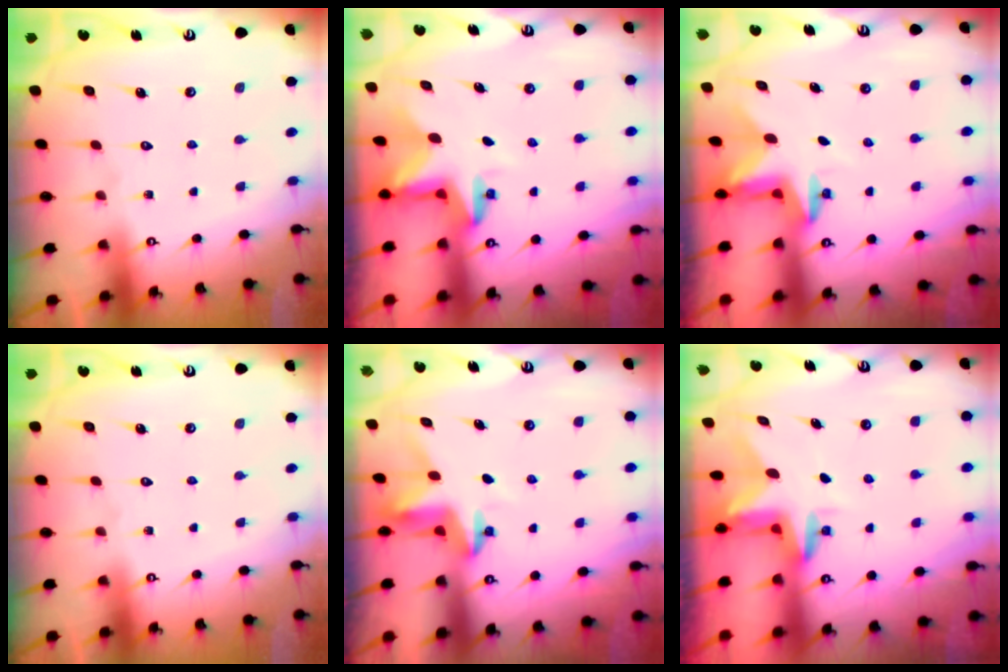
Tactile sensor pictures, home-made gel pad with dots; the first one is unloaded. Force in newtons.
{"total": 2.9, "press": 2.9, "slide": 0.1}
{"total": 2.3, "press": 2.3, "slide": 0.4}
{"total": 0.0}
{"total": 3.8, "press": 3.8, "slide": 0.3}
{"total": 2.9, "press": 2.9, "slide": 0.3}